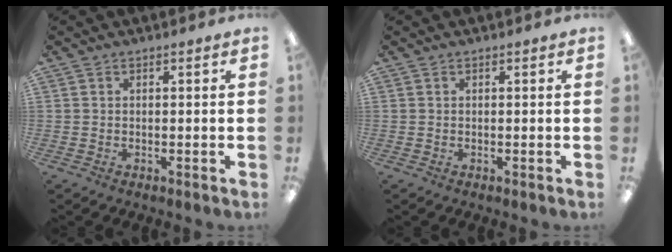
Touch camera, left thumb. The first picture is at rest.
{"total": 0.0}